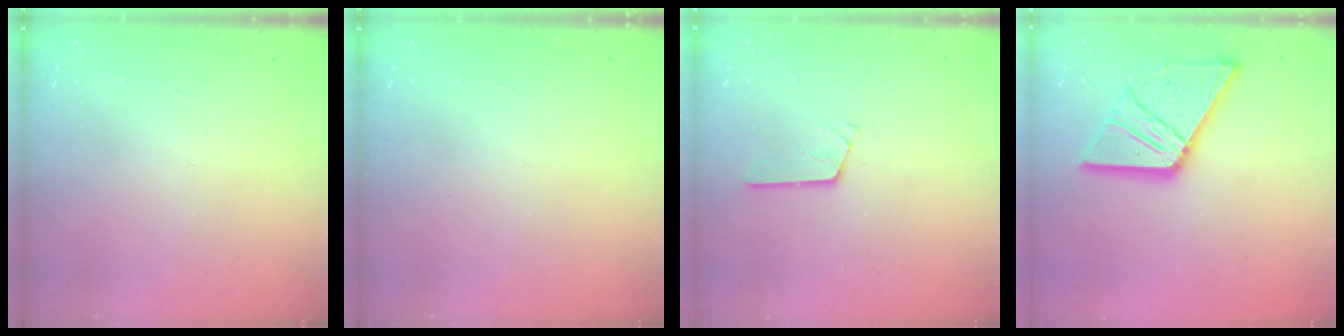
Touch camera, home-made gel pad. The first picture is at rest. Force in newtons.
{"total": 0.0}
{"total": 2.6, "press": 2.6, "slide": 0.3}
{"total": 18.4, "press": 18.3, "slide": 2.2}